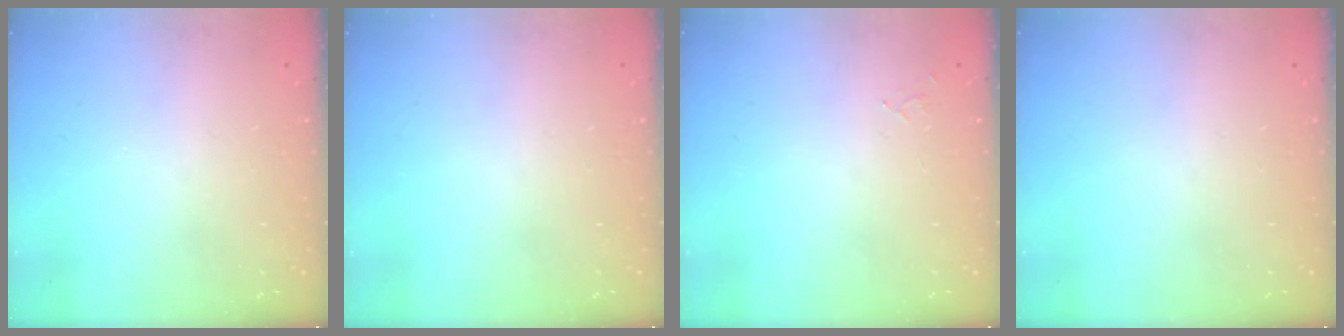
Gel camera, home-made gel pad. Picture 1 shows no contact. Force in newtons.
{"total": 0.0}
{"total": 5.2, "press": 5.2, "slide": 0.4}
{"total": 0.0}